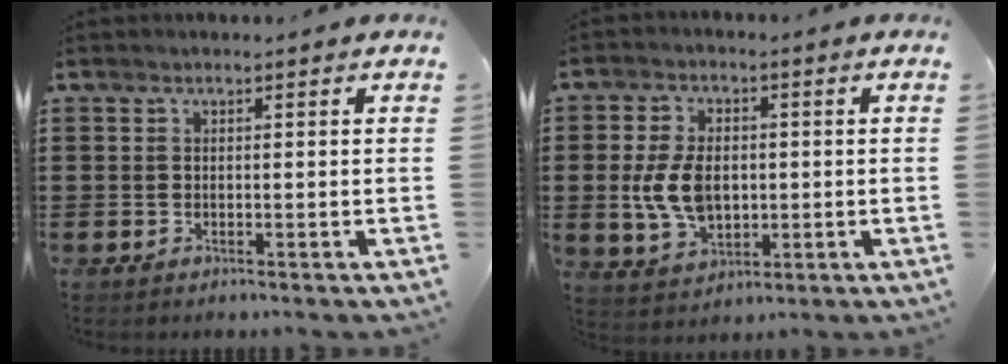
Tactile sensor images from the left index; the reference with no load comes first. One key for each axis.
{"total": 7.9, "fx": 0.1, "fy": 5.0, "fz": 6.1, "tx": -0.144, "ty": 0.000, "tz": -0.007}